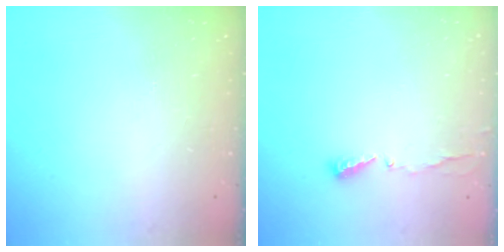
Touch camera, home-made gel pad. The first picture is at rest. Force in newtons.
{"total": 4.8, "press": 4.8, "slide": 0.3}